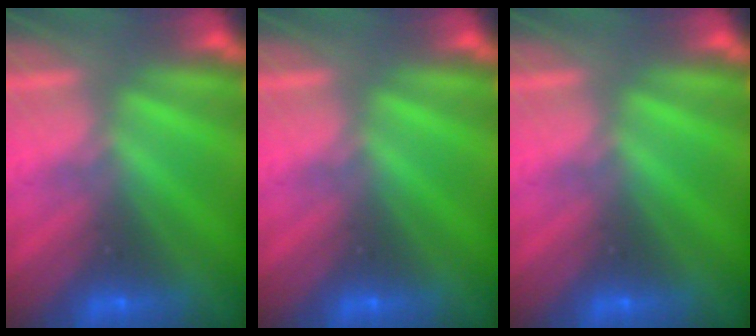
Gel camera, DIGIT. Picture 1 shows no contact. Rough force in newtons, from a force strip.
{"total": 0.0}
{"total": 0.0}